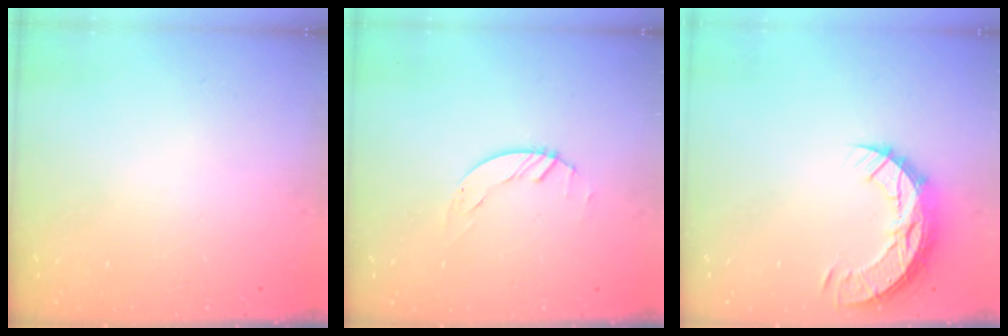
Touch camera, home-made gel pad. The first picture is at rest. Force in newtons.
{"total": 1.5, "press": 1.4, "slide": 0.1}
{"total": 10.3, "press": 10.2, "slide": 0.8}